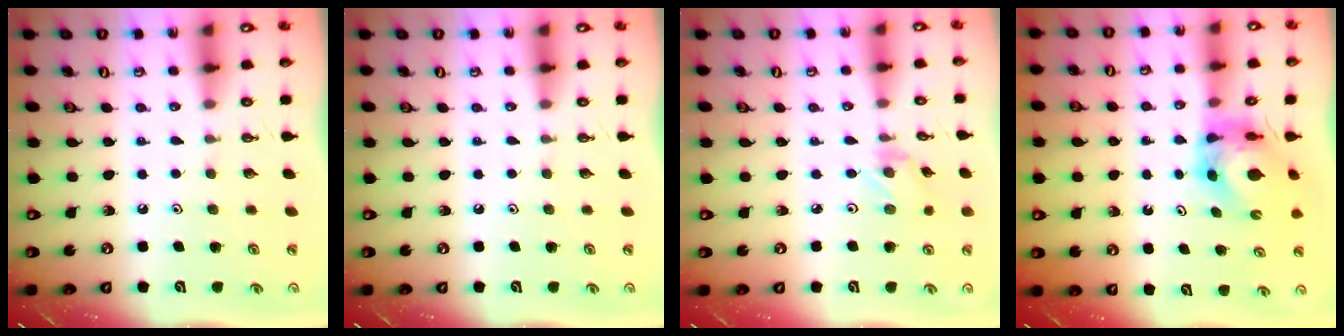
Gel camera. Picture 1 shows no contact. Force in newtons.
{"total": 0.0}
{"total": 0.8, "press": 0.6, "slide": 0.5}
{"total": 6.1, "press": 6.1, "slide": 0.5}